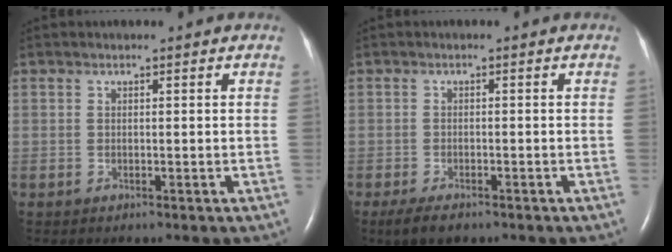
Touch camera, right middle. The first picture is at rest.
{"total": 3.7, "force": [-2.6, 1.3, 2.3], "torque": [-0.051, -0.008, -0.038]}